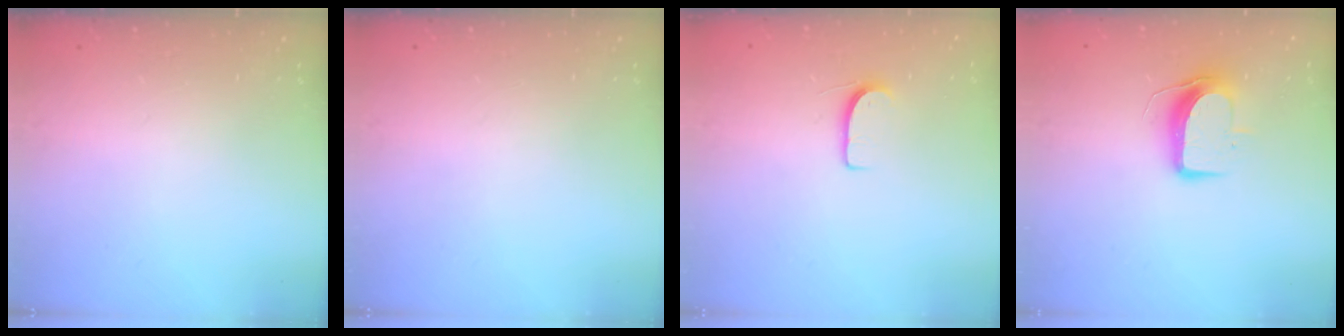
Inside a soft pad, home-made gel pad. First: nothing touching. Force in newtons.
{"total": 0.0}
{"total": 6.2, "press": 6.2, "slide": 0.6}
{"total": 9.4, "press": 9.3, "slide": 0.9}